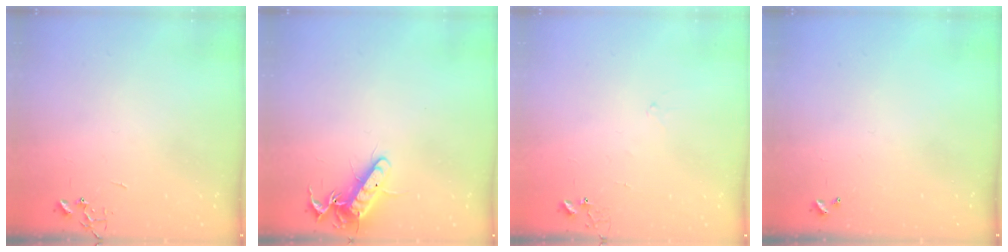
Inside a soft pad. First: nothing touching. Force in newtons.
{"total": 13.7, "press": 13.6, "slide": 1.5}
{"total": 4.7, "press": 4.6, "slide": 0.4}
{"total": 0.0}